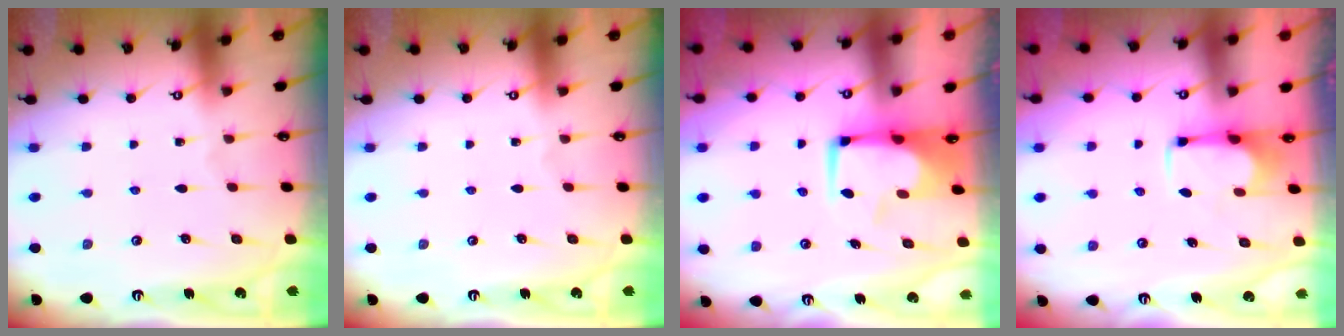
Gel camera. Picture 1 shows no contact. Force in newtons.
{"total": 0.0}
{"total": 0.7, "press": 0.5, "slide": 0.4}
{"total": 2.6, "press": 2.5, "slide": 0.9}